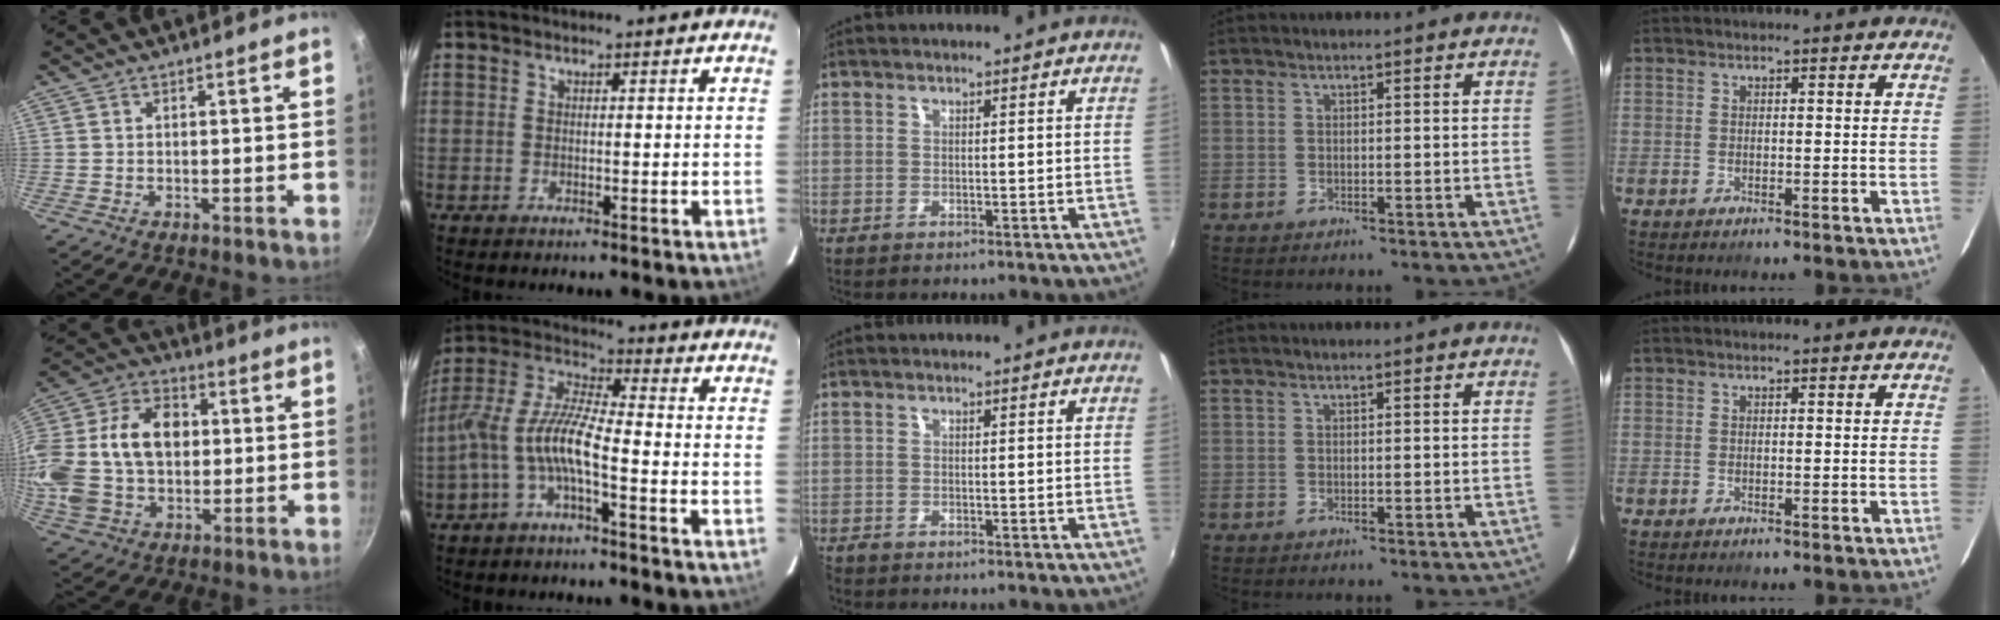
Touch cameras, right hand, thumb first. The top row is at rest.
{"thumb": {"total": 24.2, "force": [1.8, 17.0, 17.1], "torque": [-0.331, 0.033, 0.030]}, "index": {"total": 9.8, "force": [-3.8, 2.0, 8.8], "torque": [-0.200, 0.011, -0.076]}, "middle": {"total": 1.1, "force": [-1.1, 0.1, 0.3], "torque": [-0.007, -0.006, -0.022]}}